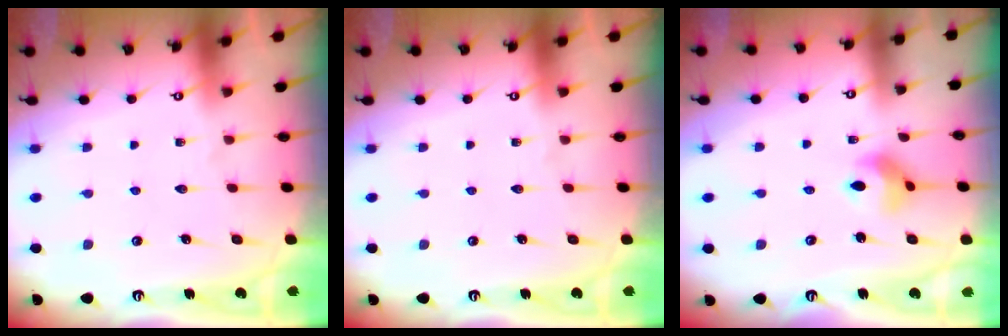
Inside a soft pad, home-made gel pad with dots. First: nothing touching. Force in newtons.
{"total": 0.0}
{"total": 6.1, "press": 6.1, "slide": 0.4}